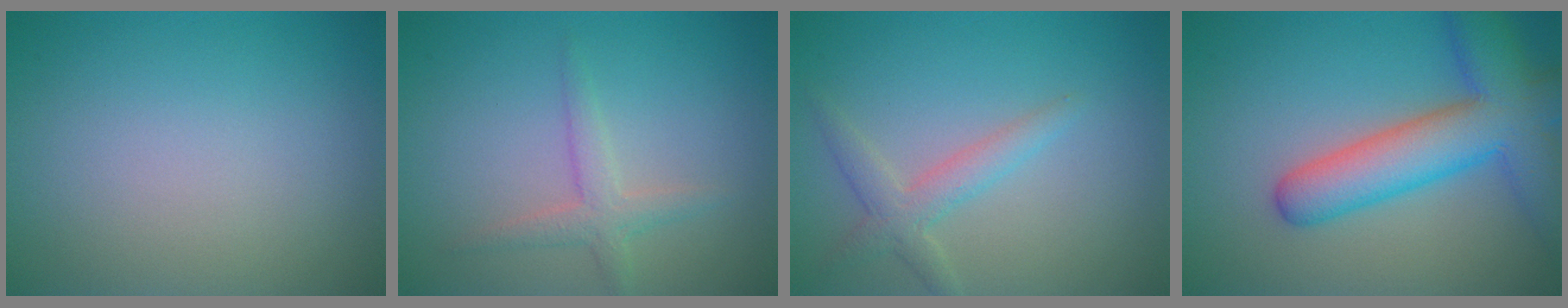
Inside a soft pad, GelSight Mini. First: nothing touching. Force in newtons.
{"total": 2.2, "press": 2.2, "slide": 0.1}
{"total": 2.5, "press": 2.5, "slide": 0.1}
{"total": 8.4, "press": 8.4, "slide": 0.4}